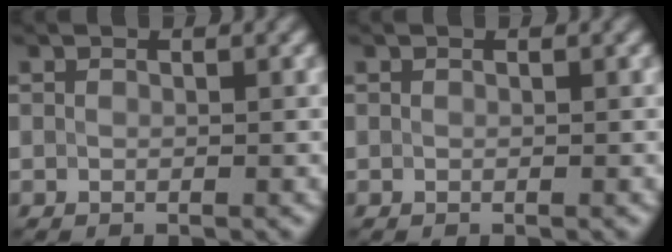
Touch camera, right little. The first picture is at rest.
{"total": 0.0}